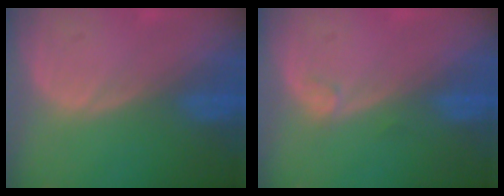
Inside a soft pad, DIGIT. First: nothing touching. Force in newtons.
{"total": 0.8, "press": 0.7, "slide": 0.1}